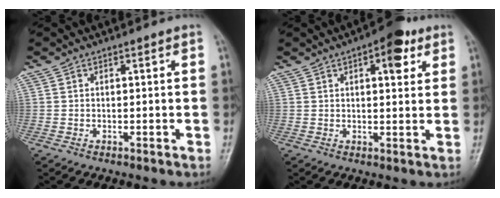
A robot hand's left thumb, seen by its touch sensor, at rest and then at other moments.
{"total": 7.4, "force": [3.5, 3.2, 5.7], "torque": [-0.054, -0.008, 0.040]}